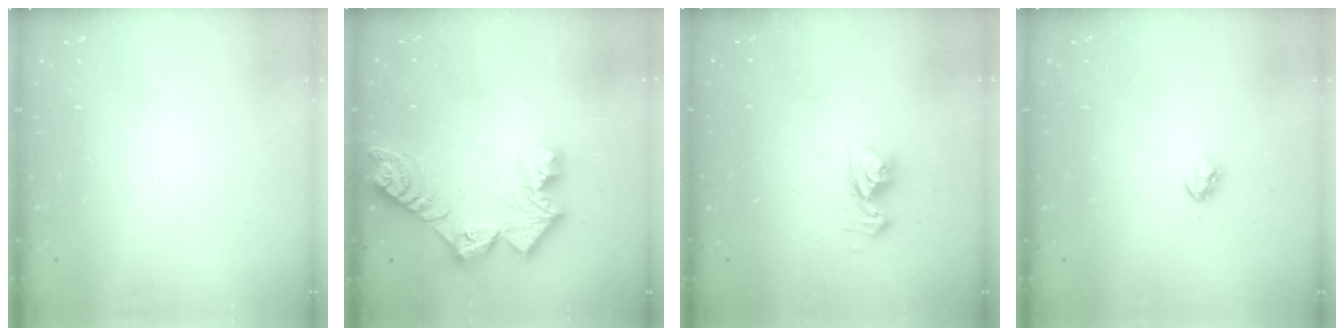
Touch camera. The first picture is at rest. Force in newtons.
{"total": 13.7, "press": 13.6, "slide": 1.2}
{"total": 9.6, "press": 9.6, "slide": 1.0}
{"total": 3.7, "press": 3.6, "slide": 0.5}